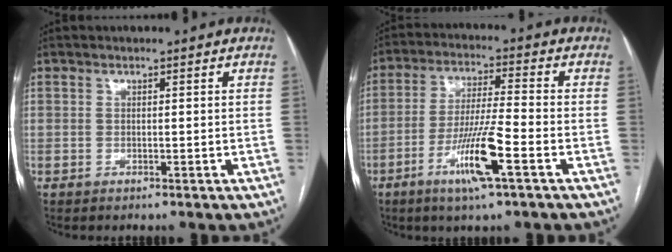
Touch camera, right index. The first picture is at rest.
{"total": 10.4, "force": [-4.6, 0.0, 9.3], "torque": [-0.178, -0.013, -0.088]}